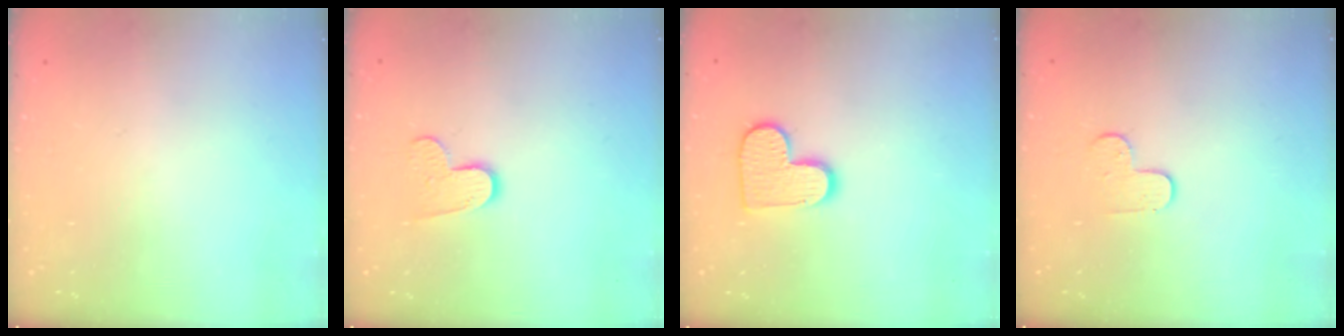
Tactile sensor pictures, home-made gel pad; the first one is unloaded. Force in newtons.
{"total": 8.0, "press": 8.0, "slide": 0.6}
{"total": 10.5, "press": 10.5, "slide": 0.5}
{"total": 4.3, "press": 4.3, "slide": 0.4}